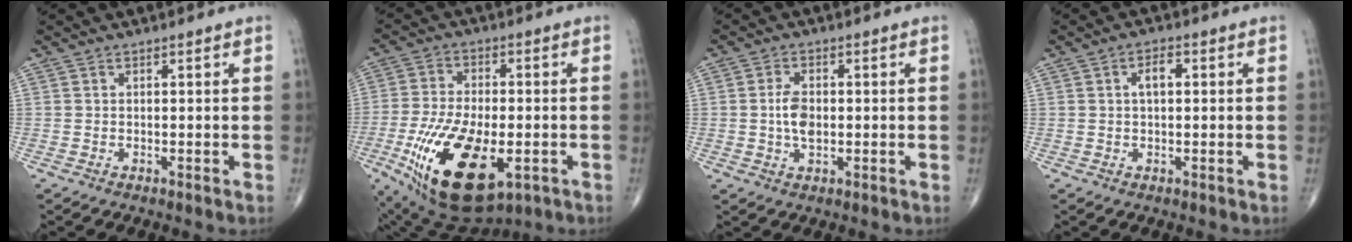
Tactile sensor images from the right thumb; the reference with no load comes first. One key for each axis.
{"total": 20.1, "fx": -6.8, "fy": 9.6, "fz": 16.3, "tx": -0.321, "ty": -0.005, "tz": -0.099}
{"total": 4.8, "fx": -0.1, "fy": 2.8, "fz": 3.9, "tx": -0.073, "ty": 0.002, "tz": -0.004}
{"total": 3.4, "fx": 0.6, "fy": 1.7, "fz": 2.9, "tx": -0.049, "ty": 0.007, "tz": 0.009}